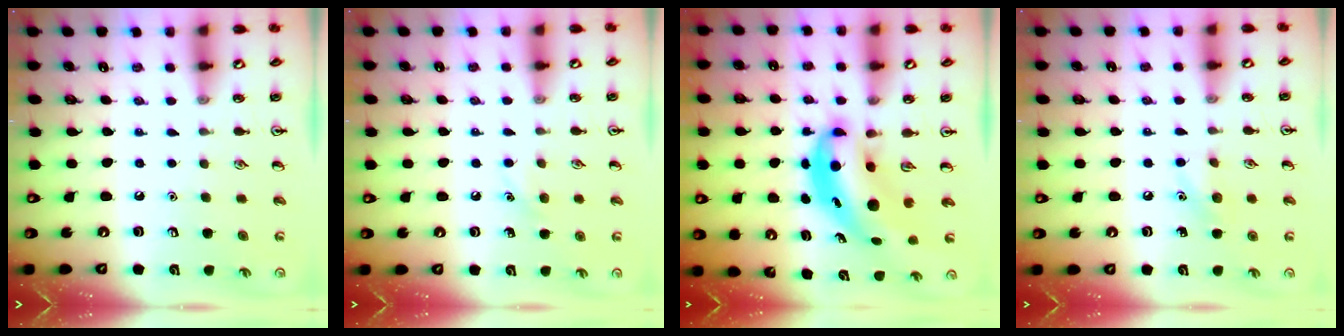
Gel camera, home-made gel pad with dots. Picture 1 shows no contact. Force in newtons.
{"total": 6.1, "press": 5.7, "slide": 2.2}
{"total": 7.0, "press": 6.8, "slide": 1.7}
{"total": 6.9, "press": 6.5, "slide": 2.2}